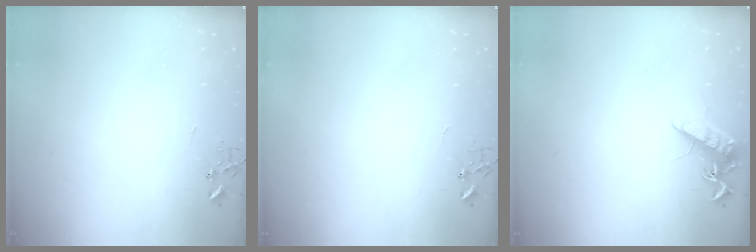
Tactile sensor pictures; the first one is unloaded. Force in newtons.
{"total": 0.0}
{"total": 11.9, "press": 11.8, "slide": 1.3}